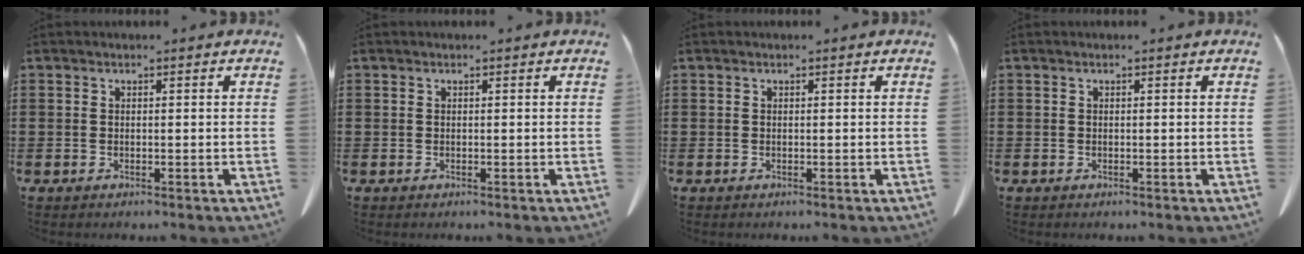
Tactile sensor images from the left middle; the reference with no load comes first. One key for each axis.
{"total": 0.0}
{"total": 0.0}
{"total": 0.0}